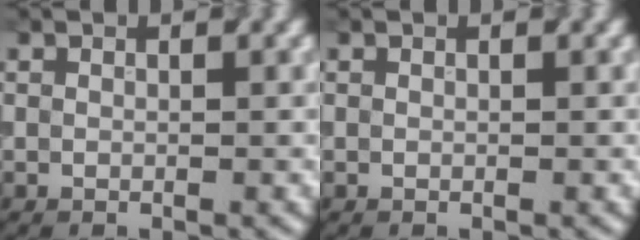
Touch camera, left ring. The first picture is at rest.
{"total": 0.0}